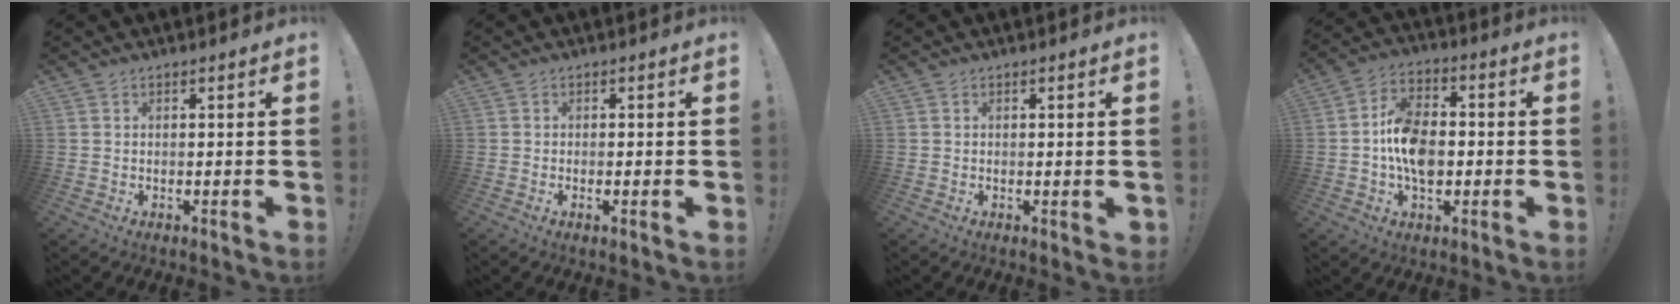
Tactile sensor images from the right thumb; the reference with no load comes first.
{"total": 1.5, "force": [-0.4, 0.0, 1.4], "torque": [-0.022, -0.003, -0.008]}
{"total": 0.8, "force": [0.3, 0.4, 0.6], "torque": [-0.010, 0.000, 0.005]}
{"total": 13.1, "force": [-2.3, 8.9, 9.4], "torque": [-0.156, 0.017, -0.039]}